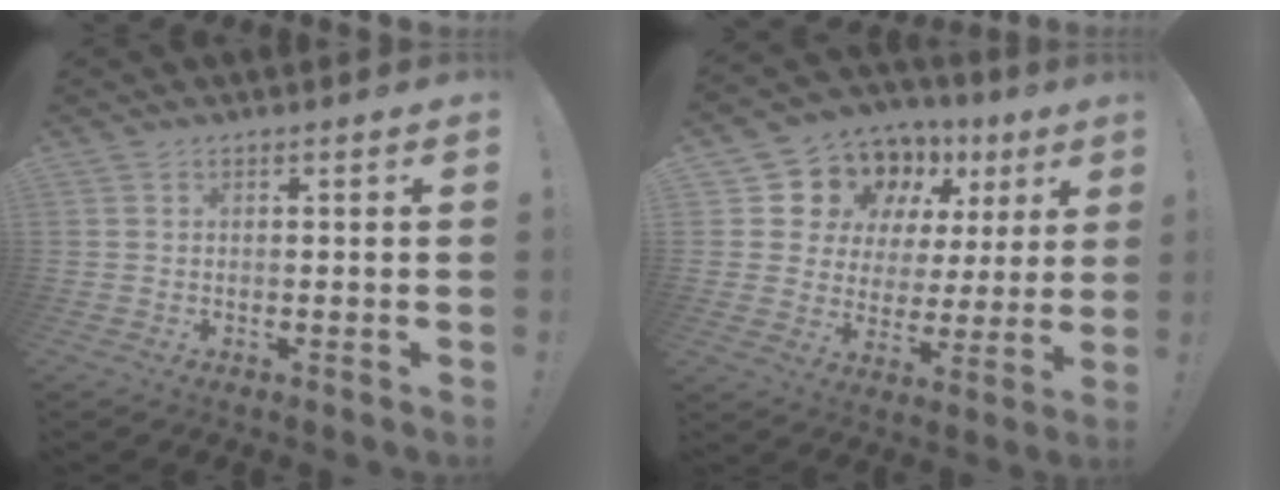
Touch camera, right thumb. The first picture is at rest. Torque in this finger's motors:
{"motor_torque": [0.04, 0.18, -0.25, 0.09, -0.02]}